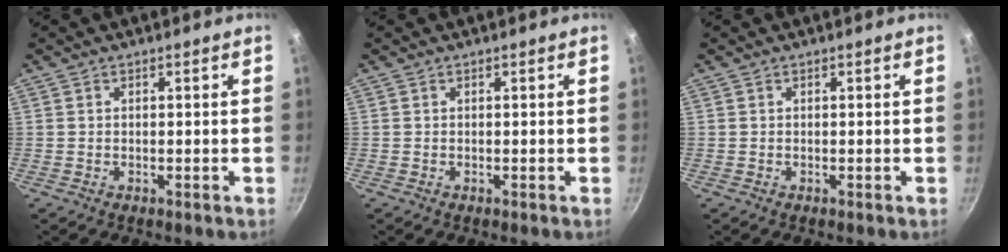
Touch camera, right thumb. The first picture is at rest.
{"total": 0.0}
{"total": 0.0}